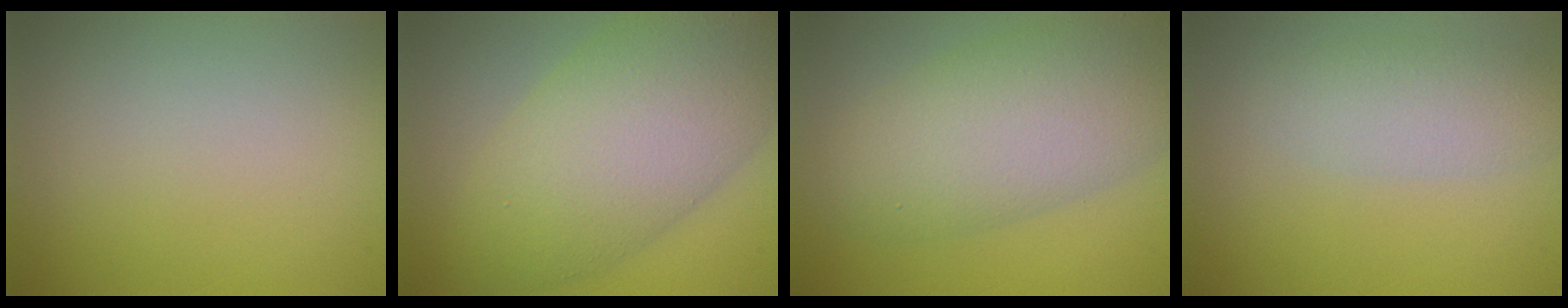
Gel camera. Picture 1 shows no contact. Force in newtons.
{"total": 9.6, "press": 9.6, "slide": 0.1}
{"total": 7.8, "press": 7.8, "slide": 0.4}
{"total": 2.9, "press": 2.9, "slide": 0.1}